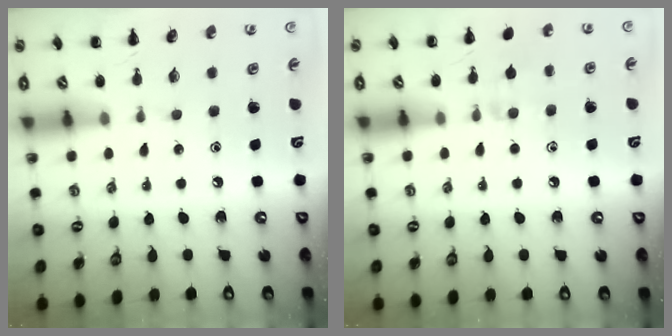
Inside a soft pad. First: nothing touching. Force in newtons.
{"total": 8.5, "press": 8.2, "slide": 2.3}